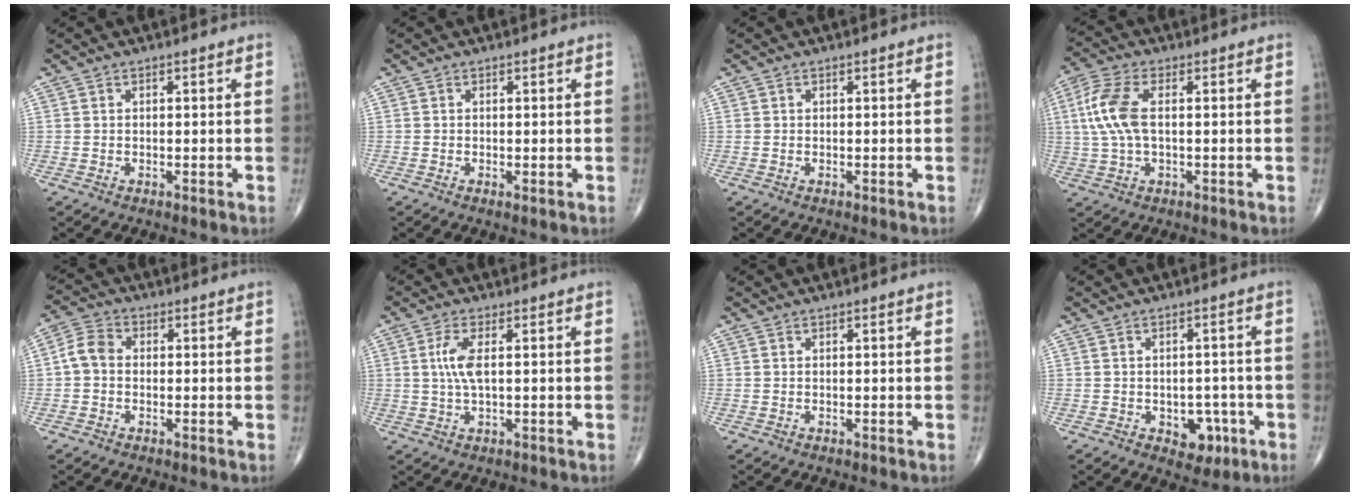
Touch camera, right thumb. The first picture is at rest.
{"total": 0.6, "force": [-0.1, 0.2, 0.5], "torque": [-0.014, -0.004, -0.004]}
{"total": 0.0}
{"total": 9.2, "force": [1.0, 4.4, 8.0], "torque": [-0.197, 0.012, 0.019]}
{"total": 4.8, "force": [-0.3, 3.7, 3.0], "torque": [-0.052, 0.015, -0.017]}
{"total": 4.6, "force": [0.7, 1.3, 4.3], "torque": [-0.108, 0.002, 0.014]}
{"total": 0.0}
{"total": 5.7, "force": [-2.2, 3.9, 3.5], "torque": [-0.017, 0.013, -0.021]}